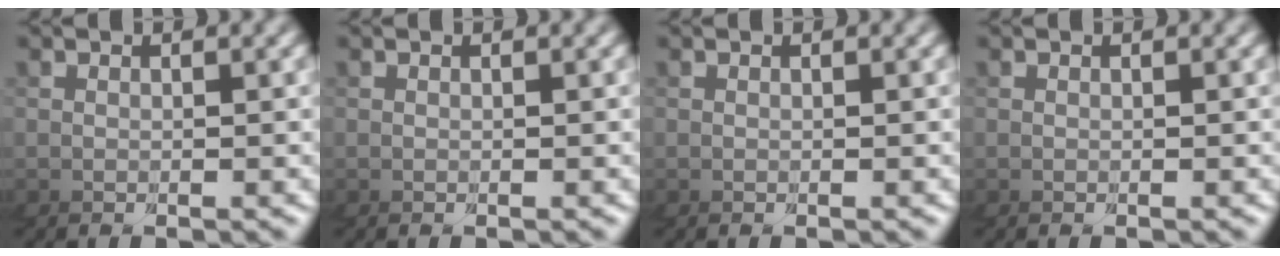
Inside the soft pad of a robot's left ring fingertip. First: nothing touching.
{"total": 0.0}
{"total": 0.0}
{"total": 0.0}